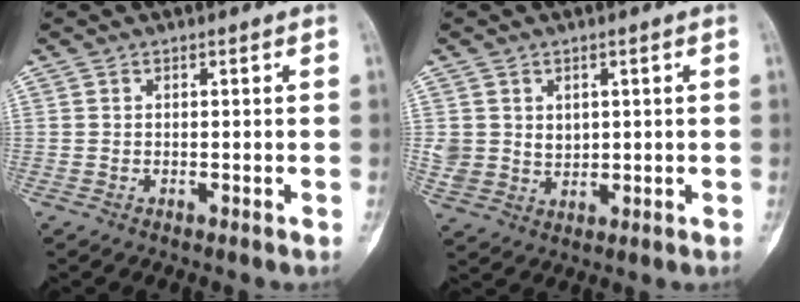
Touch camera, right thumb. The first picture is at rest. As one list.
[{"total": 5.4, "force": [1.6, 4.7, 2.1], "torque": [-0.023, -0.013, 0.044]}]